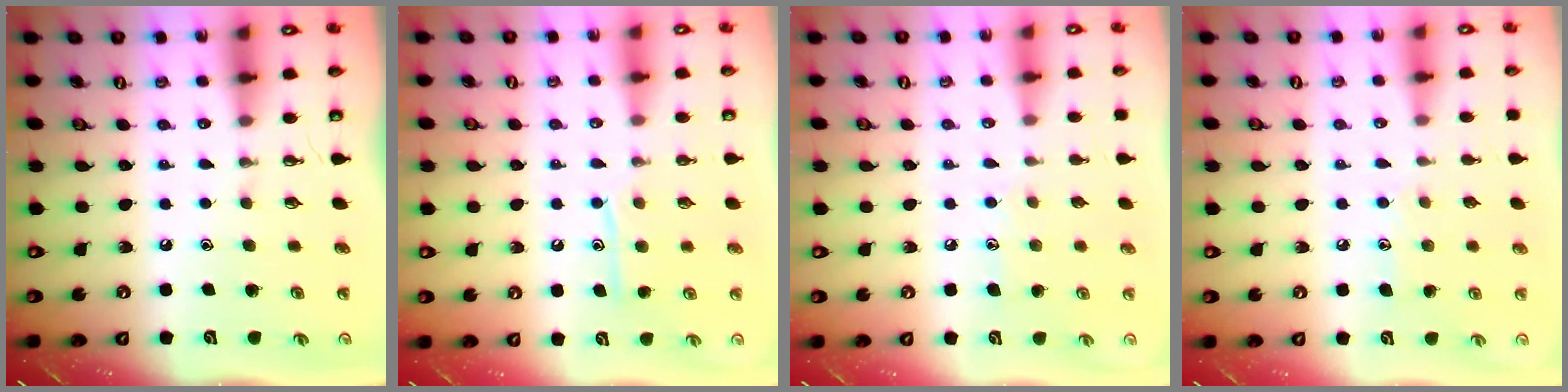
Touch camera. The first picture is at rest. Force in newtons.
{"total": 8.5, "press": 8.5, "slide": 0.6}
{"total": 6.4, "press": 6.3, "slide": 0.6}
{"total": 6.7, "press": 6.7, "slide": 0.6}